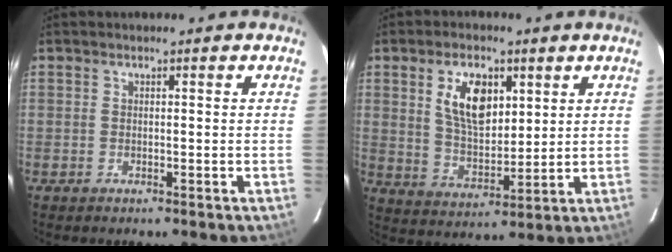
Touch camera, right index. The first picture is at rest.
{"total": 10.4, "force": [4.0, 5.6, 7.8], "torque": [-0.141, 0.008, 0.082]}